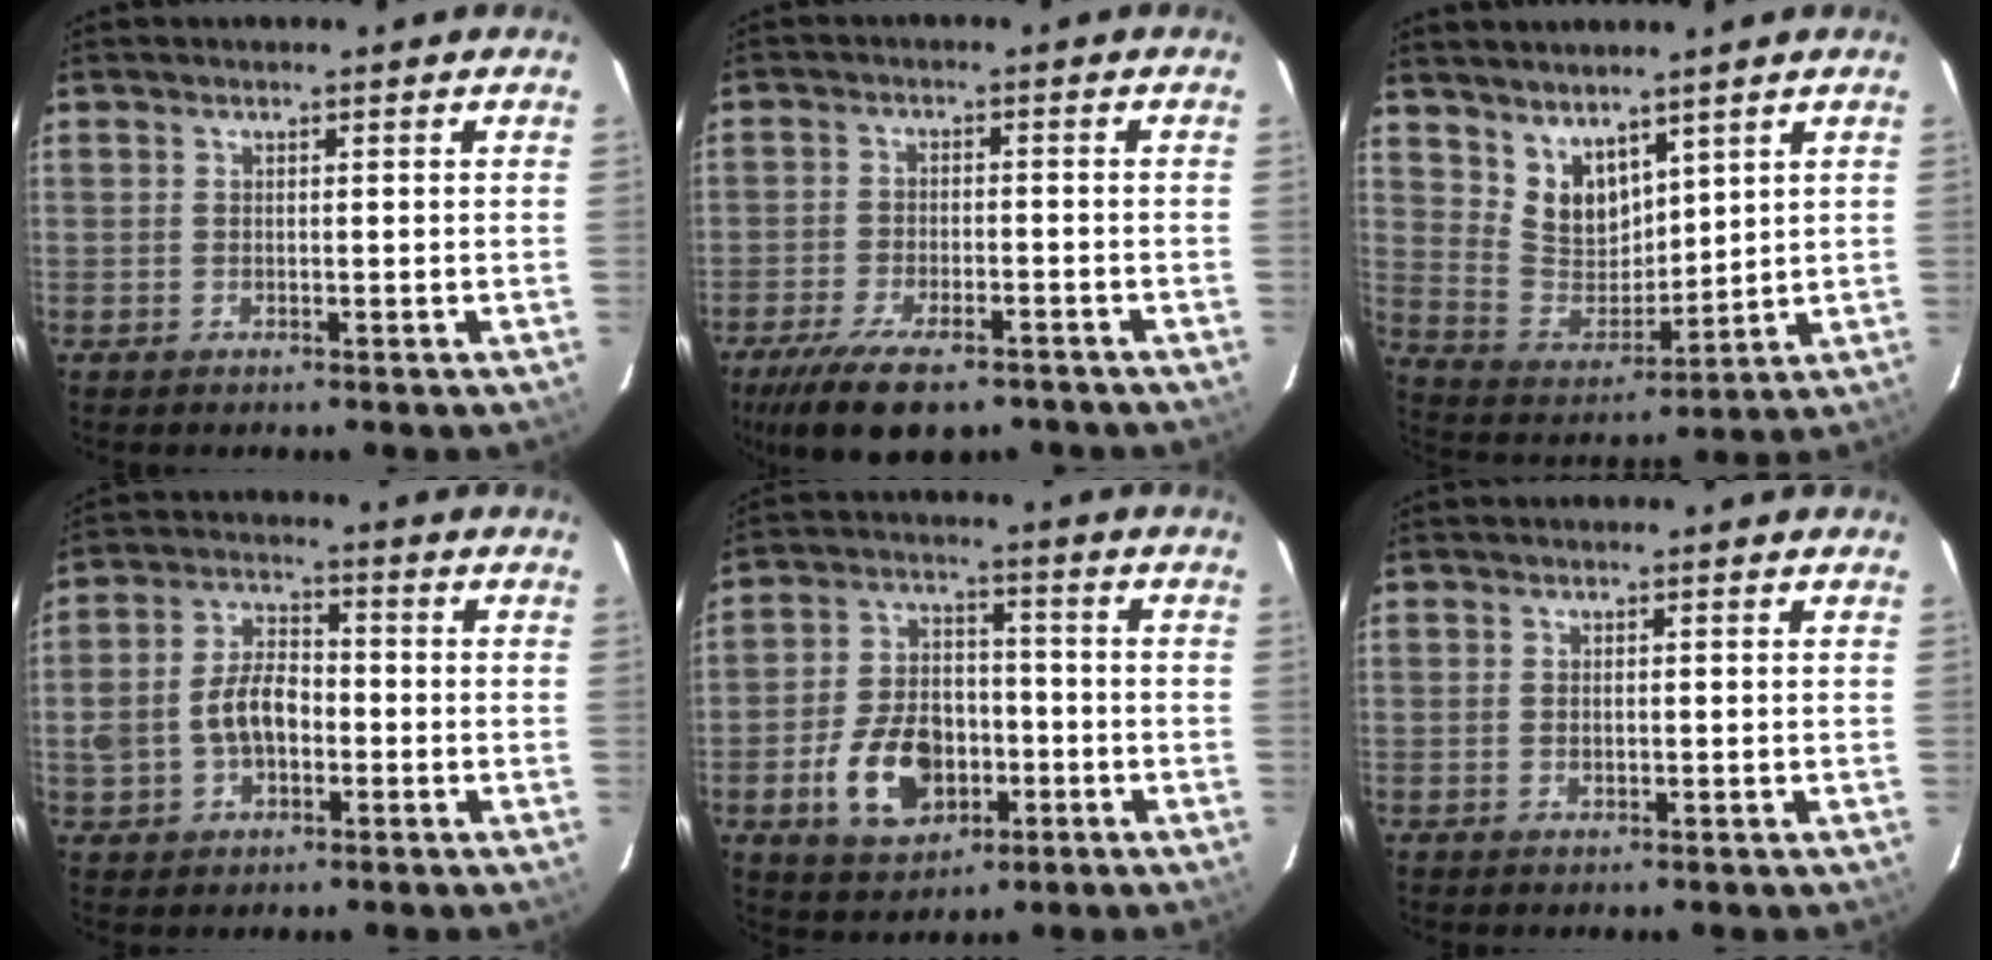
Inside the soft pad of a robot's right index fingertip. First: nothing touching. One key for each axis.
{"total": 14.1, "fx": -10.1, "fy": 5.3, "fz": 8.4, "tx": -0.184, "ty": -0.035, "tz": -0.163}
{"total": 9.2, "fx": 6.7, "fy": 5.2, "fz": 3.8, "tx": -0.068, "ty": 0.002, "tz": 0.146}
{"total": 9.3, "fx": -1.9, "fy": 6.1, "fz": 6.8, "tx": -0.140, "ty": 0.018, "tz": -0.027}
{"total": 13.5, "fx": -4.8, "fy": 8.8, "fz": 9.1, "tx": -0.193, "ty": 0.012, "tz": -0.068}
{"total": 0.6, "fx": -0.1, "fy": 0.4, "fz": 0.5, "tx": -0.008, "ty": 0.000, "tz": -0.001}